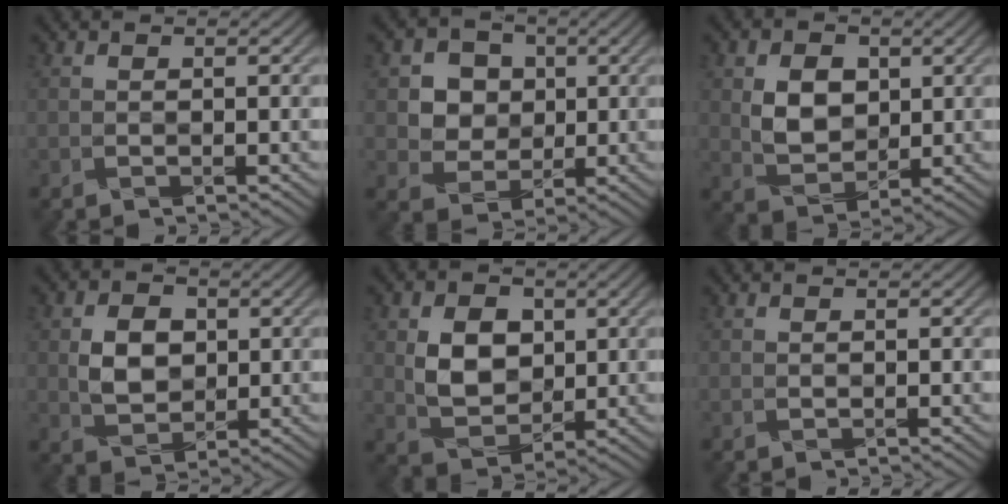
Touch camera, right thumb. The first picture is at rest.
{"total": 5.7, "force": [1.6, 5.3, 1.6], "torque": [-0.060, -0.008, 0.031]}
{"total": 5.6, "force": [1.2, 4.3, 3.3], "torque": [-0.067, -0.006, 0.027]}
{"total": 5.0, "force": [0.6, 3.9, 3.0], "torque": [-0.060, -0.004, 0.012]}
{"total": 6.5, "force": [1.3, 5.0, 3.9], "torque": [-0.079, -0.007, 0.029]}
{"total": 0.0}